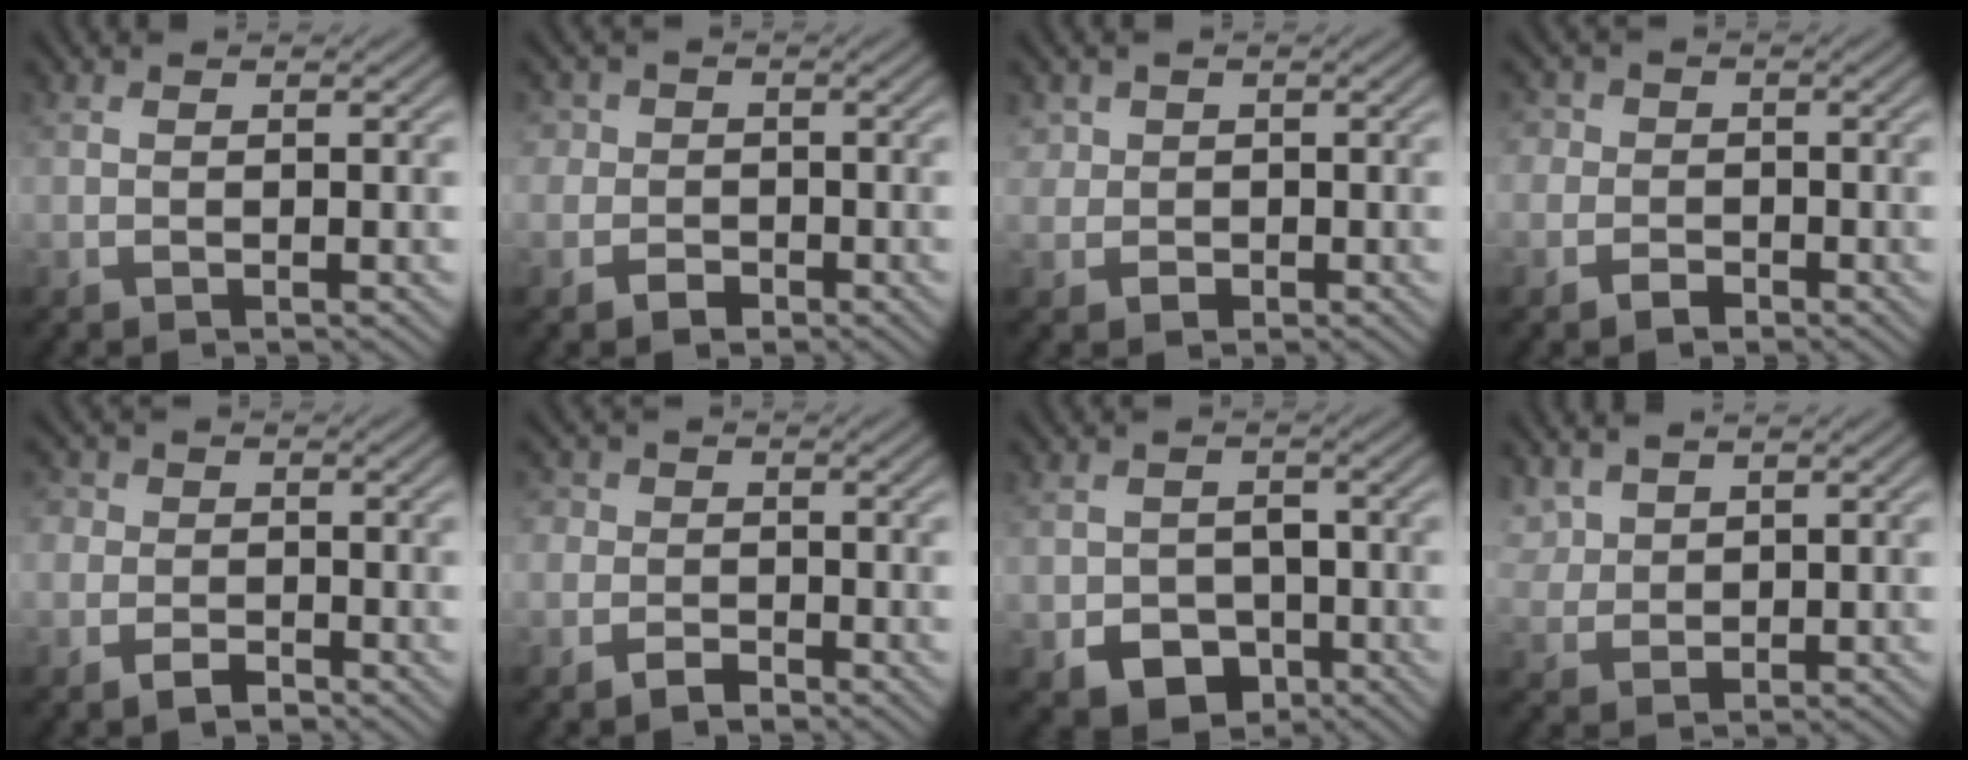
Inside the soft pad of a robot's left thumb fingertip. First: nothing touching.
{"total": 3.7, "force": [-0.8, 3.4, 0.9], "torque": [-0.003, 0.002, -0.042]}
{"total": 3.1, "force": [0.1, 3.0, 0.8], "torque": [-0.024, 0.000, -0.006]}
{"total": 3.1, "force": [-1.1, 2.8, 0.8], "torque": [0.003, 0.001, -0.043]}
{"total": 3.4, "force": [-1.8, 2.6, 1.2], "torque": [-0.011, -0.003, -0.057]}
{"total": 3.0, "force": [-1.7, 2.3, 0.8], "torque": [-0.004, -0.001, -0.054]}
{"total": 6.2, "force": [-3.0, 4.7, 2.8], "torque": [-0.053, -0.019, -0.044]}
{"total": 3.3, "force": [2.0, 2.1, 1.6], "torque": [-0.047, 0.002, 0.046]}